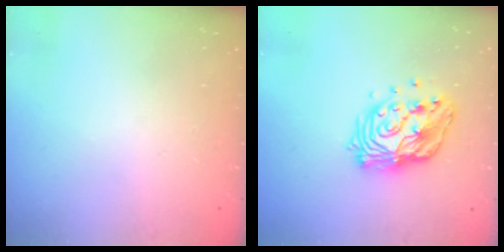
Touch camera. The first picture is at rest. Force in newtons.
{"total": 14.7, "press": 14.6, "slide": 1.2}